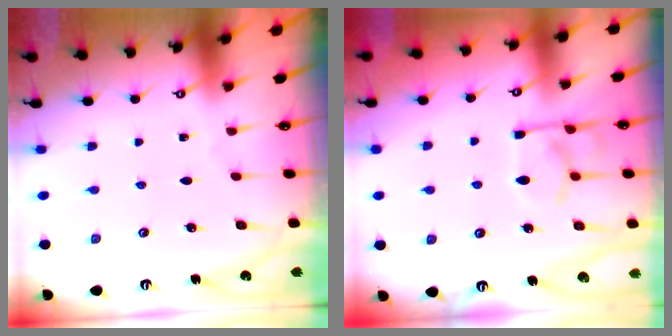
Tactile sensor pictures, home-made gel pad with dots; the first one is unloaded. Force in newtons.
{"total": 7.3, "press": 7.1, "slide": 1.4}